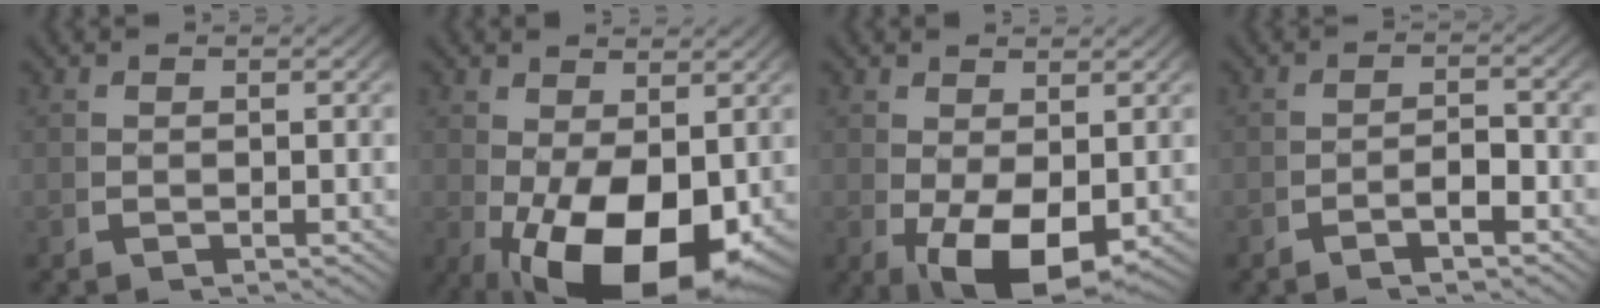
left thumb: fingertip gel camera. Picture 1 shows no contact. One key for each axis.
{"total": 12.4, "fx": -3.0, "fy": 7.4, "fz": 9.5, "tx": -0.158, "ty": -0.062, "tz": -0.013}
{"total": 6.3, "fx": -1.2, "fy": 3.6, "fz": 5.0, "tx": -0.091, "ty": -0.034, "tz": -0.001}
{"total": 2.3, "fx": -1.3, "fy": 0.7, "fz": 1.7, "tx": -0.030, "ty": -0.003, "tz": -0.027}